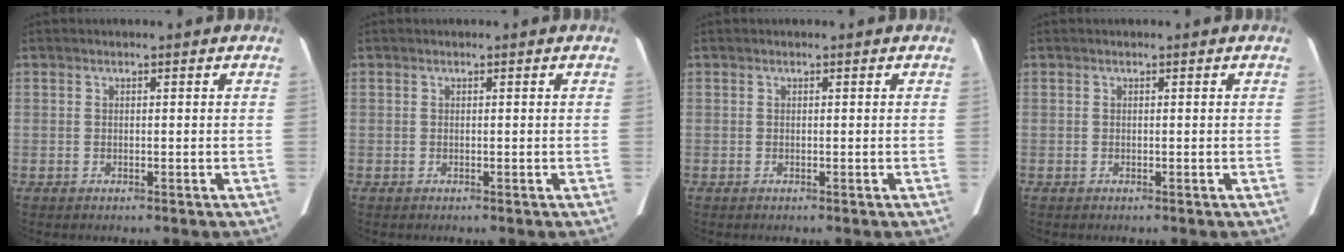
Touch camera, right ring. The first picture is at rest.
{"total": 0.0}
{"total": 0.0}
{"total": 0.0}